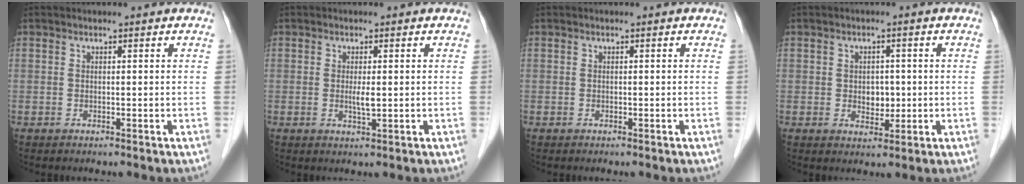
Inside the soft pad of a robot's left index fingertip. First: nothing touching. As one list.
[{"total": 1.9, "force": [-0.1, 0.4, 1.8], "torque": [-0.037, -0.006, -0.001]}, {"total": 0.0}, {"total": 3.1, "force": [-0.3, 2.3, 2.0], "torque": [-0.028, 0.001, 0.001]}]